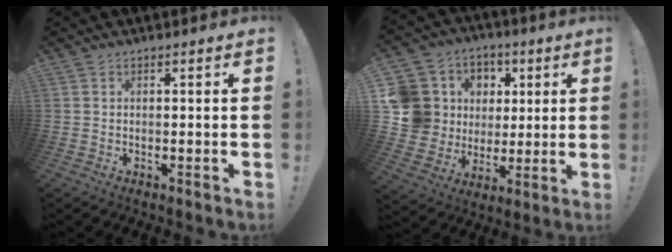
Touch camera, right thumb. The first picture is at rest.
{"total": 15.8, "force": [3.3, 14.4, 5.4], "torque": [-0.099, -0.008, 0.102]}